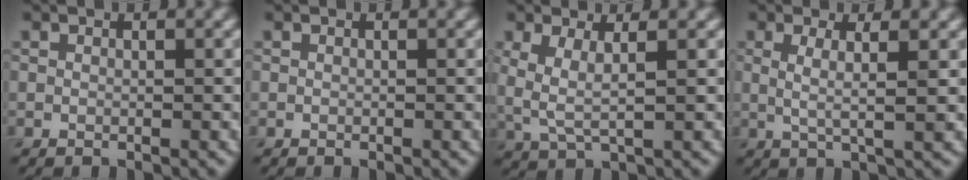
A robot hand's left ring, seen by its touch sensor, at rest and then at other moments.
{"total": 0.0}
{"total": 3.0, "force": [0.7, 0.9, 2.7], "torque": [-0.065, -0.005, 0.016]}
{"total": 2.8, "force": [0.6, 0.6, 2.7], "torque": [-0.046, -0.005, 0.008]}